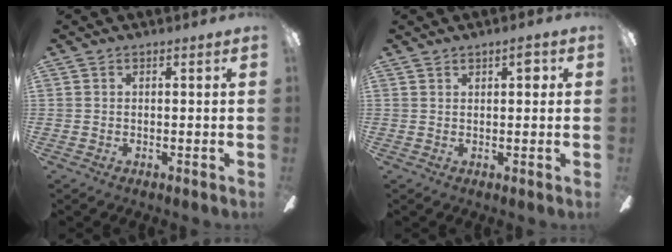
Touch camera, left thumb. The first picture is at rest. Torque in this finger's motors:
{"motor_torque": [-0.14, 0.06, -0.37, 0.19, 0.04]}